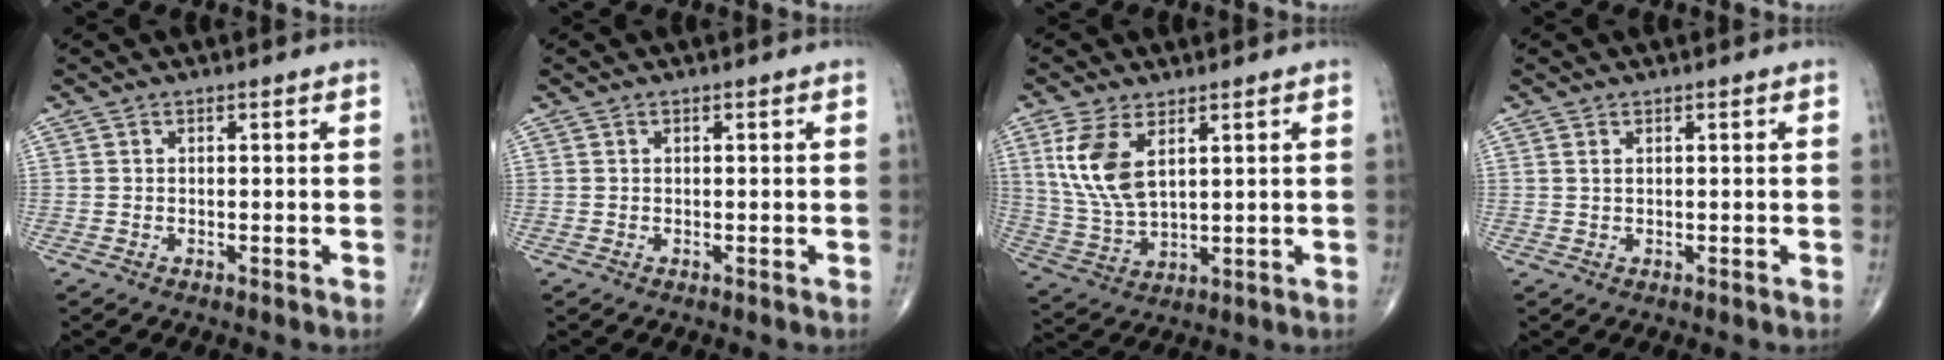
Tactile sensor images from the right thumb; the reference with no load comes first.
{"total": 0.0}
{"total": 10.9, "force": [4.1, 5.3, 8.6], "torque": [-0.180, -0.012, 0.093]}
{"total": 0.8, "force": [0.4, 0.4, 0.6], "torque": [-0.015, 0.005, 0.011]}